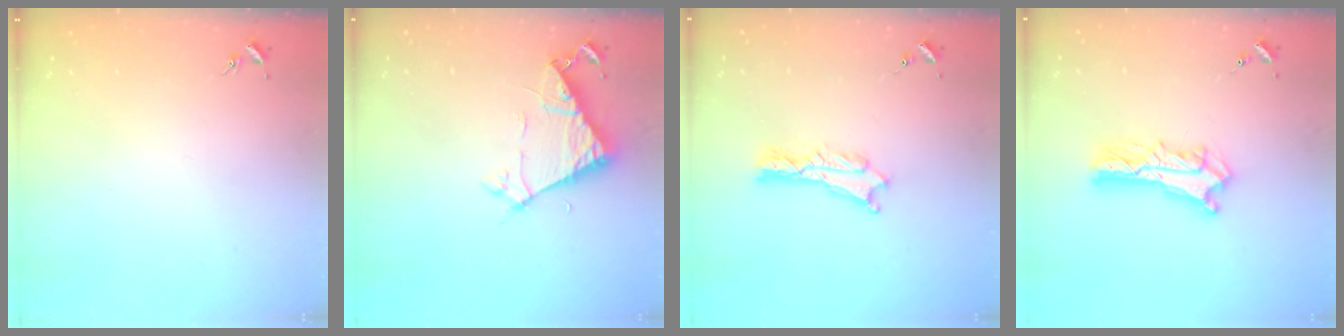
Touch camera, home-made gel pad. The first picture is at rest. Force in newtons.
{"total": 6.5, "press": 6.5, "slide": 0.5}
{"total": 1.8, "press": 1.7, "slide": 0.2}
{"total": 5.8, "press": 5.8, "slide": 0.4}